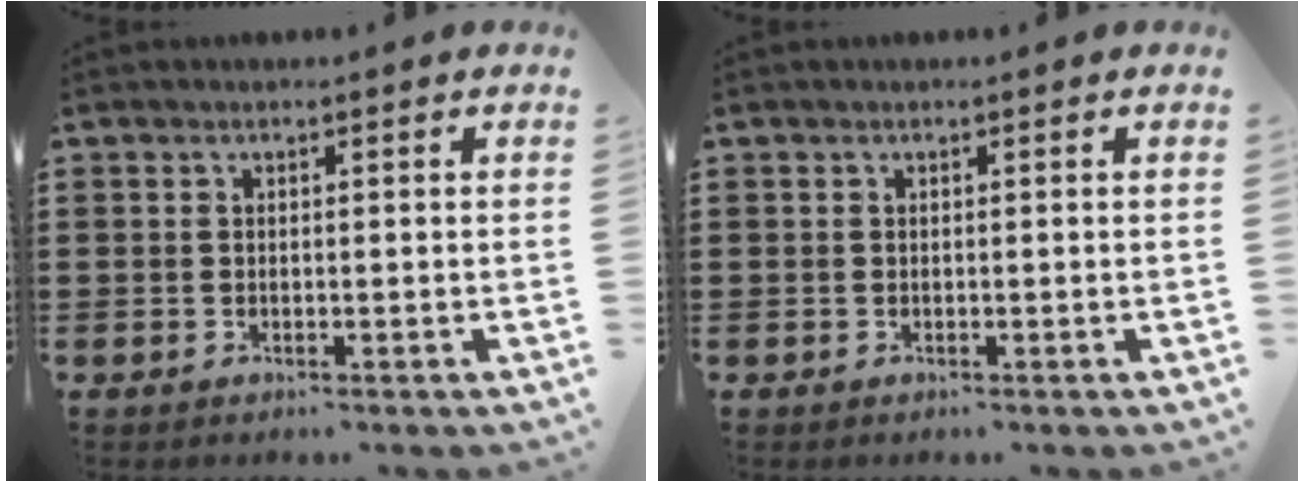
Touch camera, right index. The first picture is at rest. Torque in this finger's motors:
{"motor_torque": [1.07, 1.07, 0.00, 0.01]}